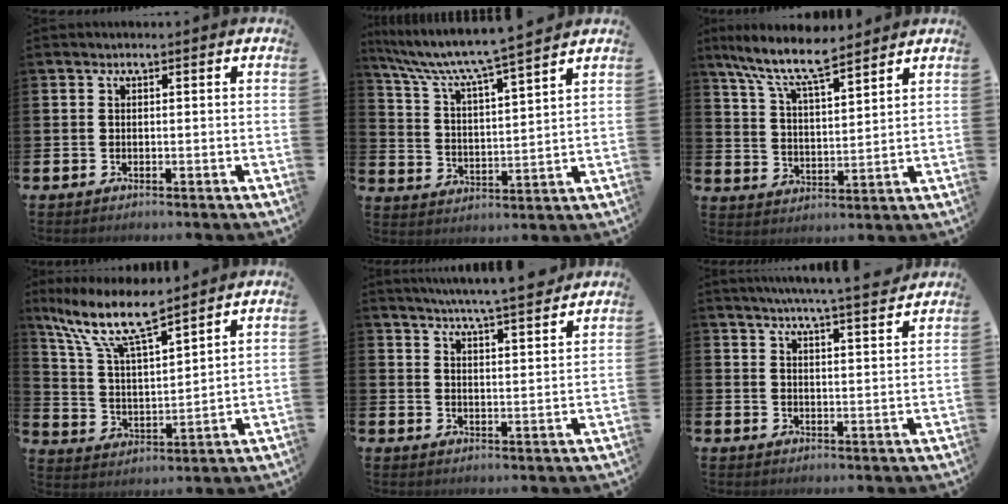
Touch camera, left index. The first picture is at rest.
{"total": 7.5, "force": [7.0, 0.0, 2.9], "torque": [-0.085, -0.054, 0.115]}
{"total": 9.1, "force": [7.9, 1.4, 4.3], "torque": [-0.107, -0.035, 0.142]}
{"total": 10.8, "force": [8.6, 2.3, 6.1], "torque": [-0.148, -0.038, 0.150]}
{"total": 6.3, "force": [6.1, -0.5, 1.6], "torque": [-0.034, -0.040, 0.104]}
{"total": 6.3, "force": [6.1, -0.6, 1.8], "torque": [-0.037, -0.038, 0.104]}